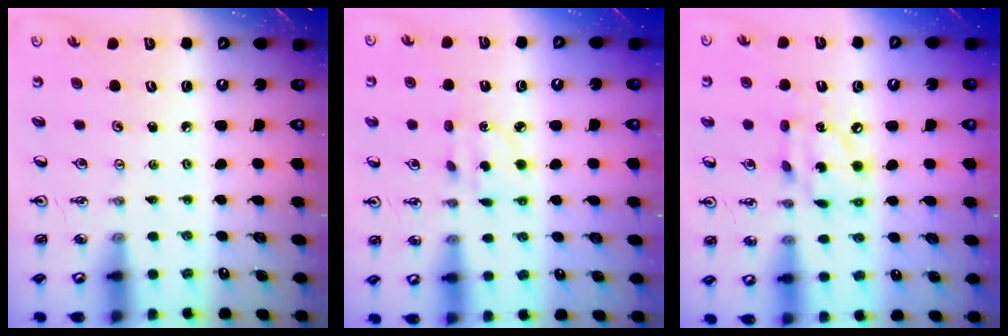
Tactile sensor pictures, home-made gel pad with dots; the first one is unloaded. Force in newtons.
{"total": 2.6, "press": 2.6, "slide": 0.1}
{"total": 10.6, "press": 10.6, "slide": 0.6}